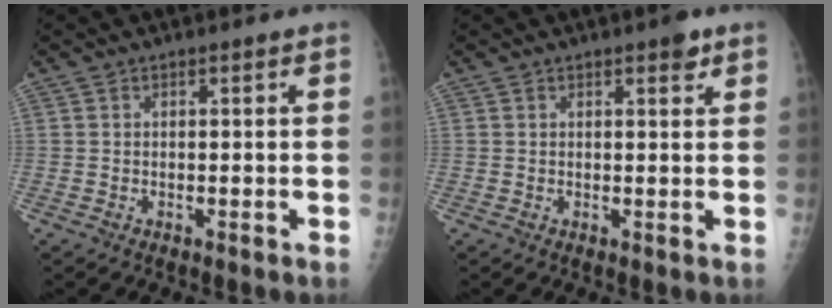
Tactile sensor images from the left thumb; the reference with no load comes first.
{"total": 2.2, "force": [1.4, 0.8, 1.5], "torque": [-0.014, -0.006, 0.017]}